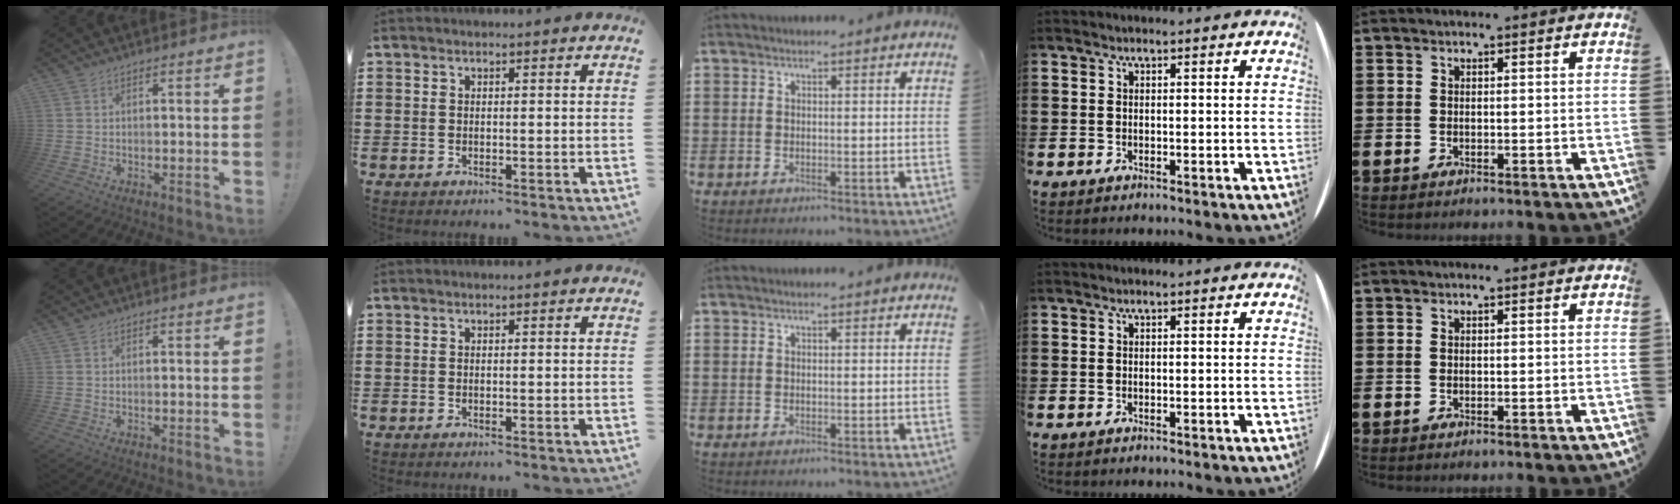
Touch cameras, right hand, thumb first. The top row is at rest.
{}